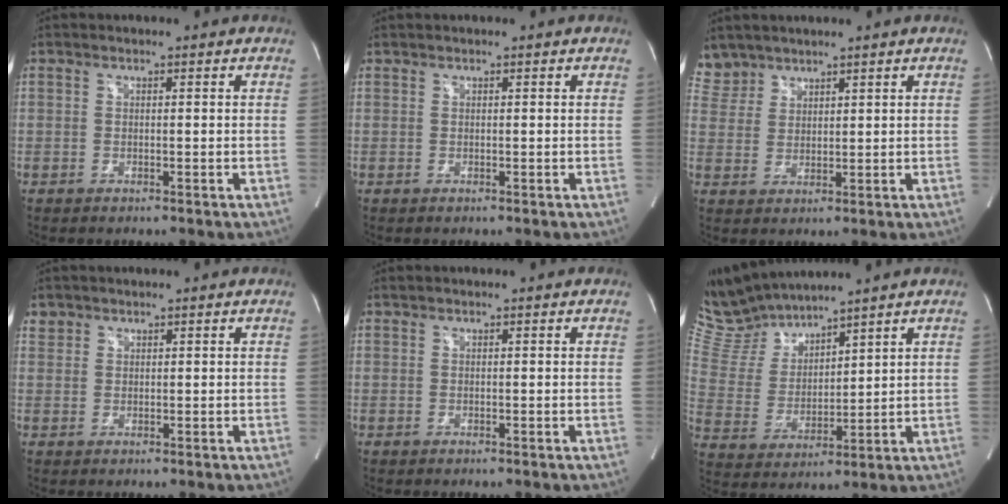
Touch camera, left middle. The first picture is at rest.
{"total": 0.0}
{"total": 4.3, "force": [3.8, 1.9, -0.4], "torque": [0.009, 0.009, 0.085]}
{"total": 1.4, "force": [1.0, 0.9, -0.2], "torque": [0.010, 0.007, 0.016]}
{"total": 0.0}
{"total": 9.3, "force": [9.1, 0.9, 1.3], "torque": [-0.054, 0.014, 0.203]}